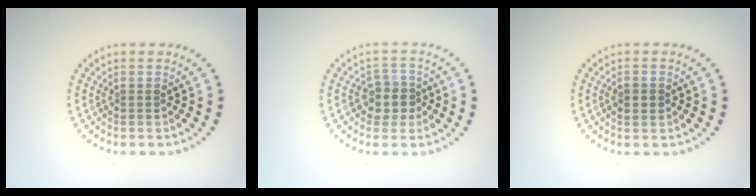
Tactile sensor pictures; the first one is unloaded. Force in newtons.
{"total": 2.7, "press": 2.5, "slide": 1.0}
{"total": 1.9, "press": 1.9, "slide": 0.1}